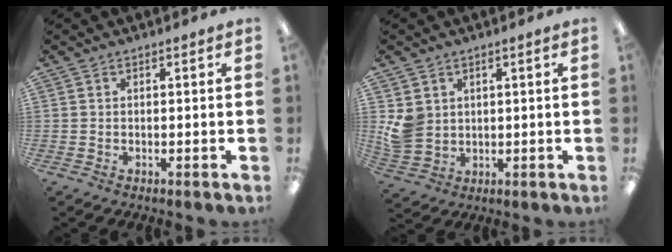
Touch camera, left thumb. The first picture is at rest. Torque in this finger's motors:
{"motor_torque": [-0.07, 0.31, 0.38, -0.39, 0.03]}